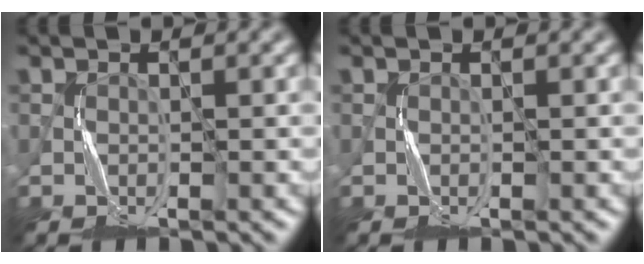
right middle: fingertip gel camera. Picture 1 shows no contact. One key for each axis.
{"total": 0.0}